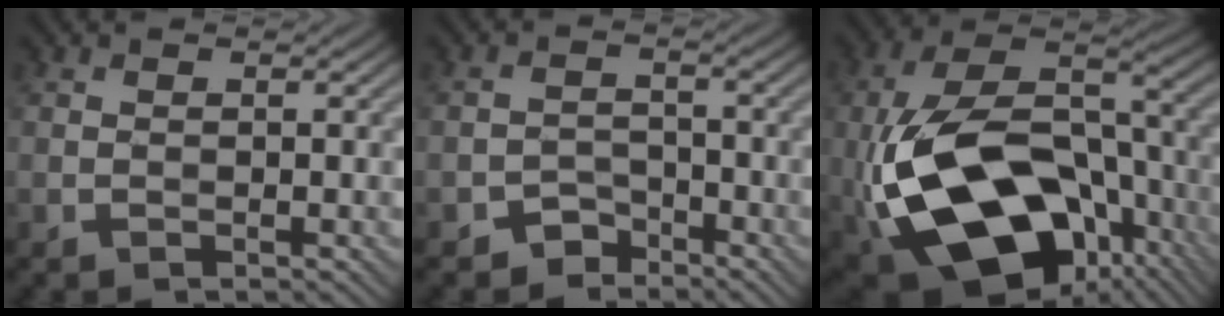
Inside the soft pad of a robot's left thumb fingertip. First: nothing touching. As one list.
[{"total": 2.6, "force": [-2.4, 0.9, -0.1], "torque": [0.014, 0.011, -0.050]}, {"total": 20.4, "force": [-7.2, 12.0, 14.8], "torque": [-0.327, -0.021, -0.101]}]